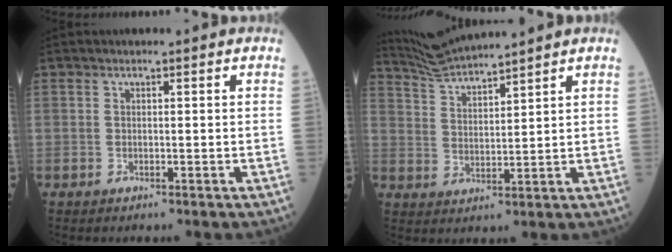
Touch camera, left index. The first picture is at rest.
{"total": 6.6, "force": [6.4, -1.3, 1.1], "torque": [-0.039, 0.007, 0.136]}